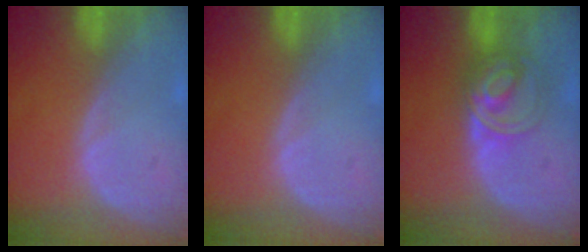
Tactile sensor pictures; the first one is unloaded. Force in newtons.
{"total": 0.0}
{"total": 5.5, "press": 5.5, "slide": 0.6}